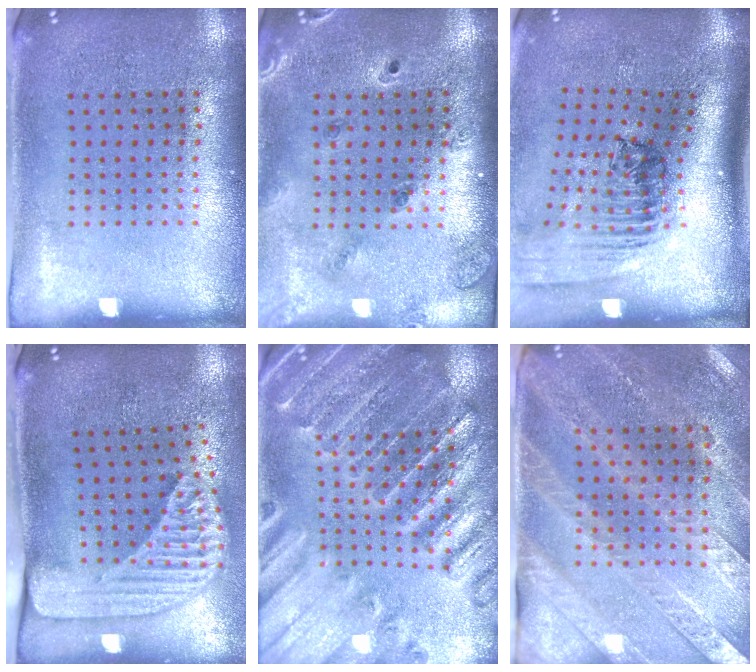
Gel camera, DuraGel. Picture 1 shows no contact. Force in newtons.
{"total": 1.4, "press": 1.4, "slide": 0.3}
{"total": 2.5, "press": 1.8, "slide": 1.8}
{"total": 2.5, "press": 1.7, "slide": 1.8}
{"total": 2.7, "press": 2.7, "slide": 0.4}
{"total": 2.9, "press": 2.7, "slide": 1.2}